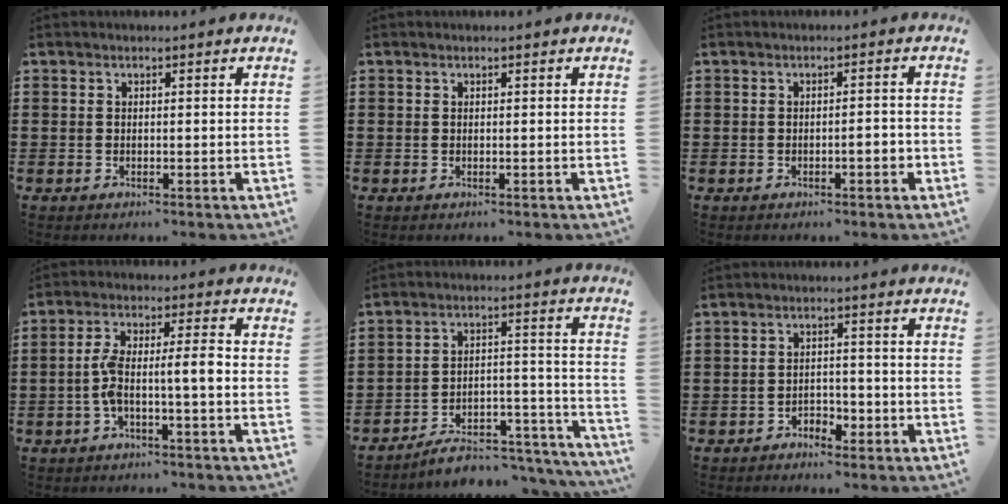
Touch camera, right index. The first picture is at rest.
{"total": 0.0}
{"total": 2.0, "force": [-0.9, 0.4, 1.8], "torque": [-0.032, 0.001, -0.015]}
{"total": 6.3, "force": [-1.4, 1.1, 6.1], "torque": [-0.125, 0.001, -0.033]}
{"total": 6.3, "force": [-5.5, 1.8, 2.5], "torque": [-0.035, 0.011, -0.103]}
{"total": 2.4, "force": [-1.9, 1.1, 0.8], "torque": [-0.021, 0.004, -0.042]}